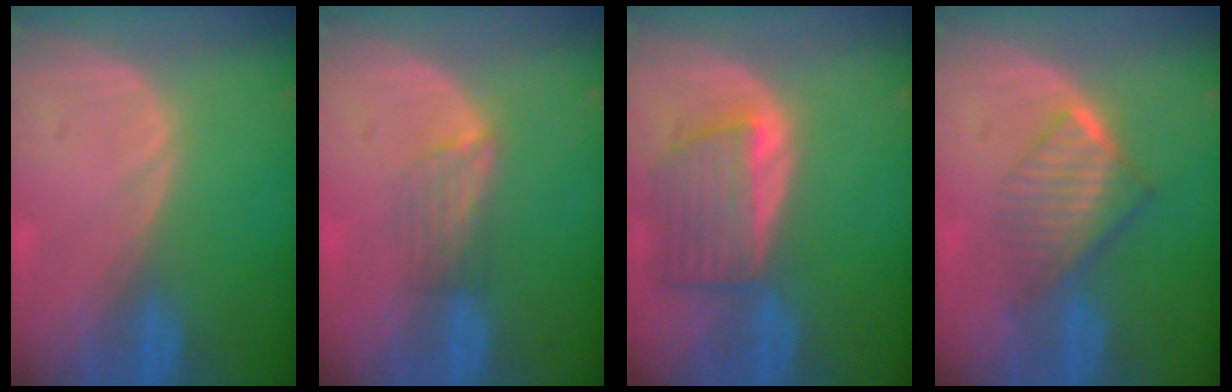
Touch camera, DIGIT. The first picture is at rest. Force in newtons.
{"total": 3.2, "press": 2.9, "slide": 1.4}
{"total": 6.4, "press": 6.4, "slide": 0.8}
{"total": 6.4, "press": 5.7, "slide": 2.9}